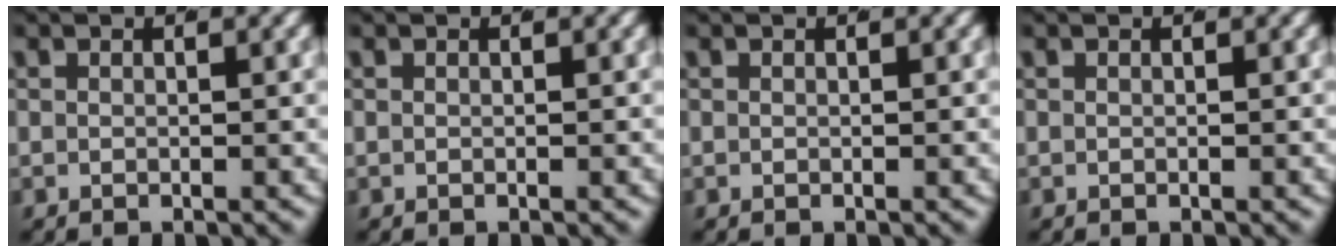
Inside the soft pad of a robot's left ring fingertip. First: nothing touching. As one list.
[{"total": 0.0}, {"total": 0.0}, {"total": 0.0}]